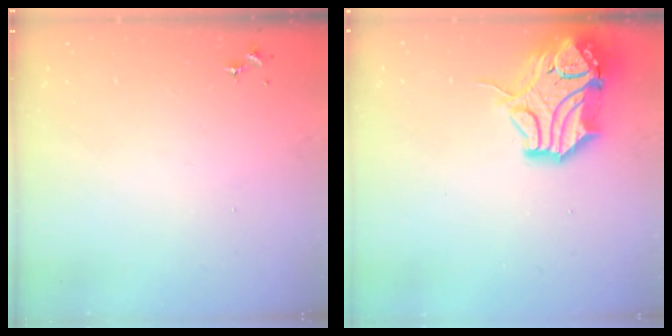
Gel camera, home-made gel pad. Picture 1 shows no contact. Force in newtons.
{"total": 17.2, "press": 17.1, "slide": 2.0}